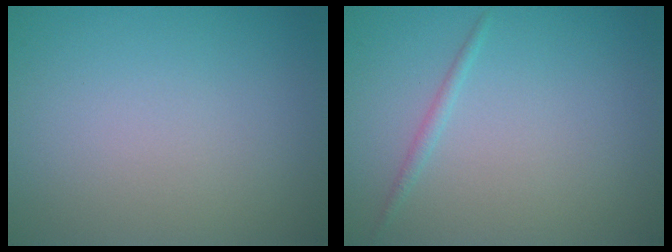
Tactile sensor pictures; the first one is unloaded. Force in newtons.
{"total": 0.9, "press": 0.9, "slide": 0.1}